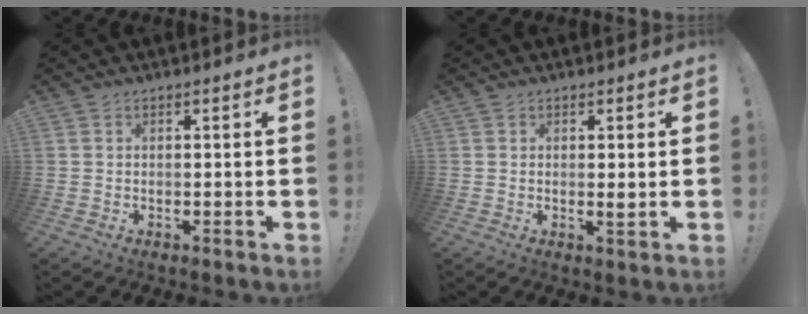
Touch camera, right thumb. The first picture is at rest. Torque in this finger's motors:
{"motor_torque": [-0.19, 0.12, -0.18, 0.38, -0.01]}